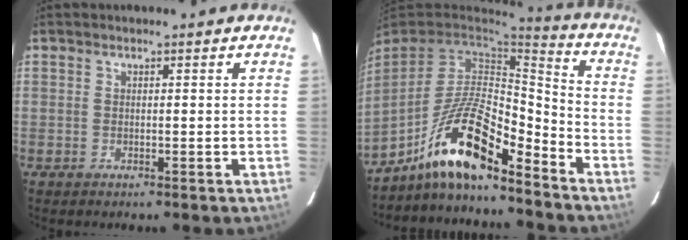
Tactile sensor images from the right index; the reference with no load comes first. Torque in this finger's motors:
{"motor_torque": [1.05, -1.09, 0.89, 0.21]}